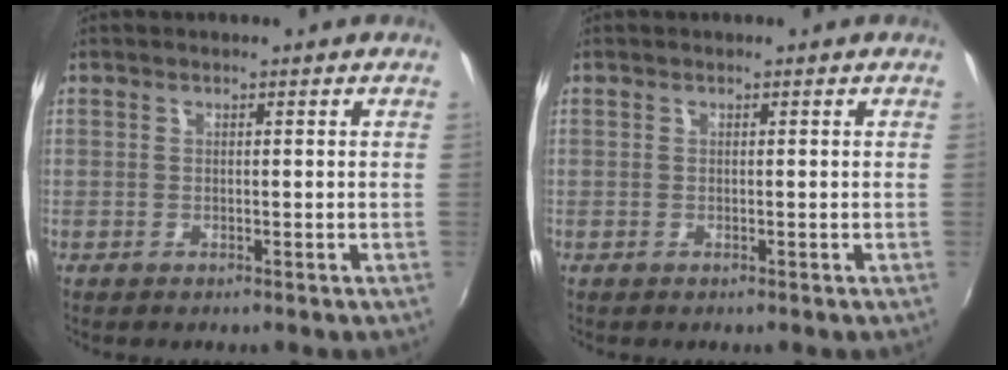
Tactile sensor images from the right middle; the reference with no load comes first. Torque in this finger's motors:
{"motor_torque": [0.04, -0.01, -0.01, 0.00]}